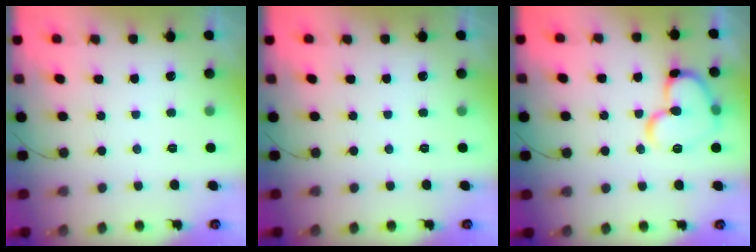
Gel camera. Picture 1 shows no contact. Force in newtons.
{"total": 0.0}
{"total": 15.2, "press": 15.0, "slide": 2.1}